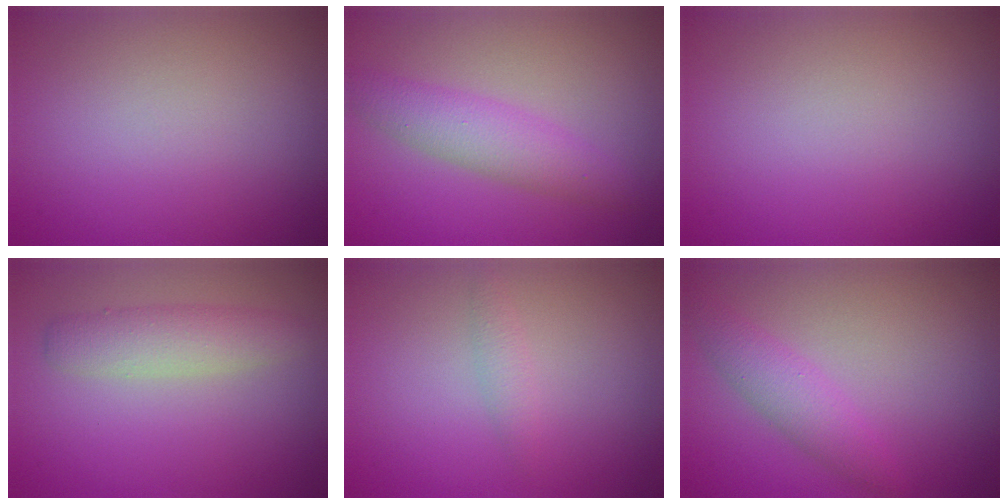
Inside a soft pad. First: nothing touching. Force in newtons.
{"total": 3.6, "press": 3.6, "slide": 0.0}
{"total": 0.0}
{"total": 2.9, "press": 2.9, "slide": 0.1}
{"total": 1.0, "press": 1.0, "slide": 0.1}
{"total": 2.6, "press": 2.6, "slide": 0.0}